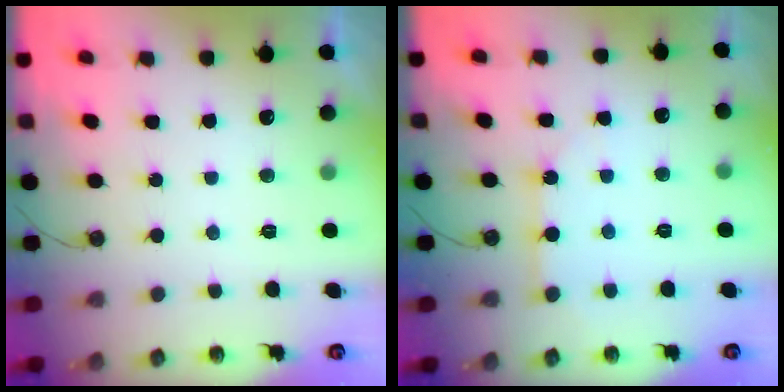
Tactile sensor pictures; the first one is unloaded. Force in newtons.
{"total": 5.0, "press": 5.0, "slide": 0.3}